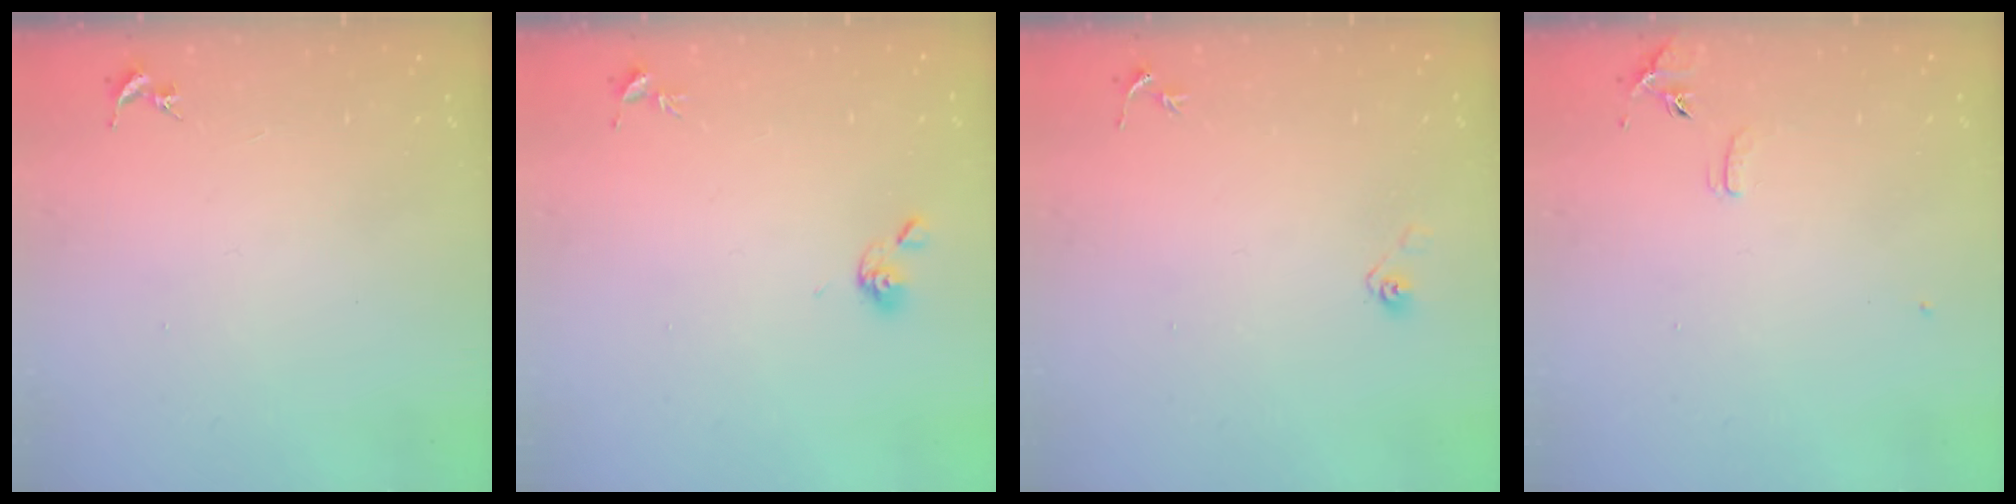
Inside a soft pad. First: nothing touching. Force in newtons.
{"total": 5.6, "press": 5.6, "slide": 1.0}
{"total": 3.6, "press": 3.0, "slide": 2.1}
{"total": 6.9, "press": 6.9, "slide": 0.6}